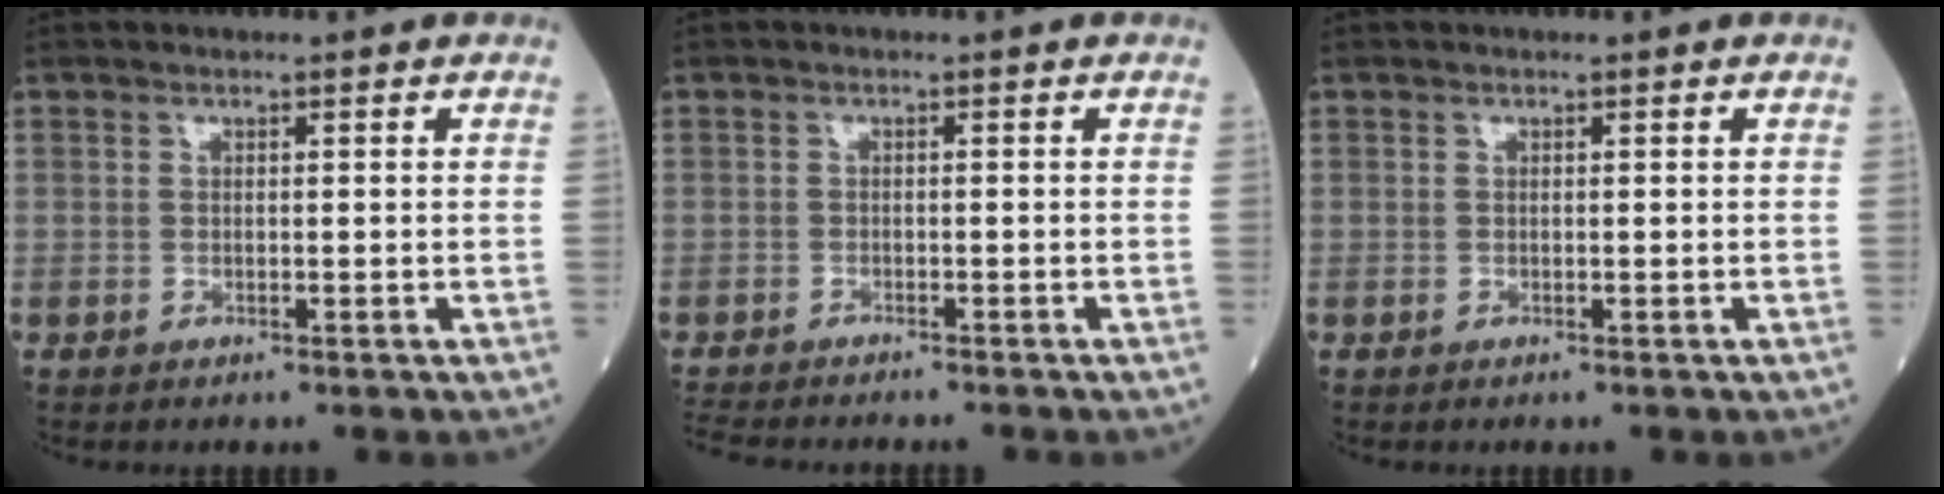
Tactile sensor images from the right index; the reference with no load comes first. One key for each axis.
{"total": 6.1, "fx": -5.7, "fy": 1.3, "fz": 1.8, "tx": -0.025, "ty": -0.012, "tz": -0.093}
{"total": 0.0}